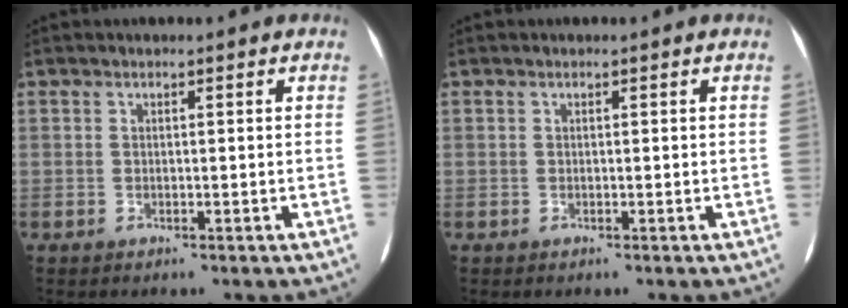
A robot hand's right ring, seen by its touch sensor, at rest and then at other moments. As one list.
[{"total": 0.0}]